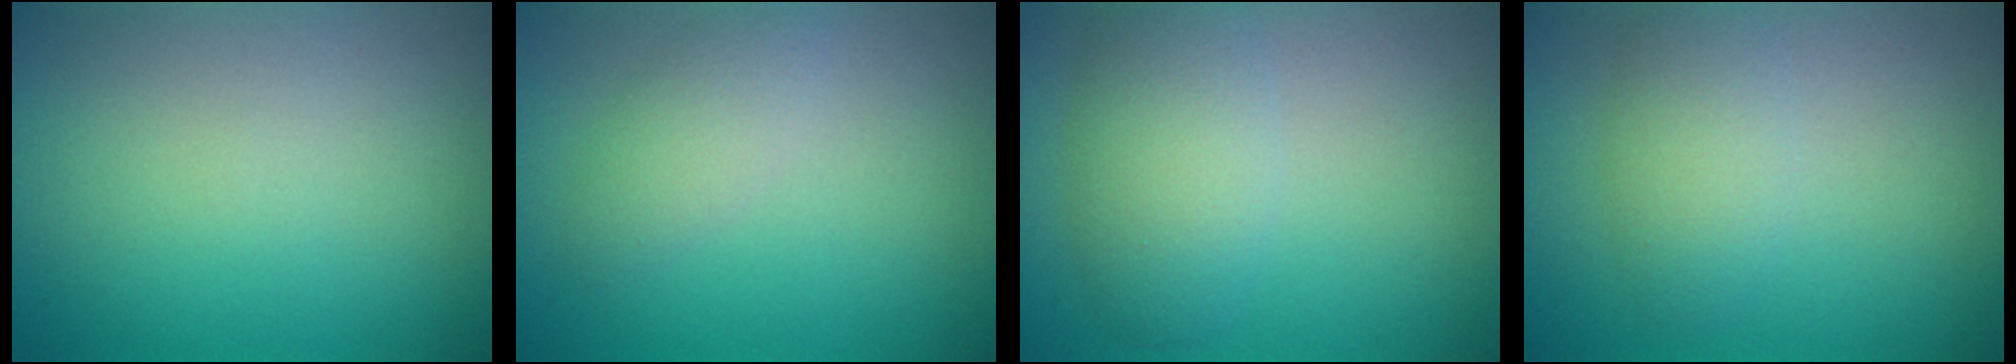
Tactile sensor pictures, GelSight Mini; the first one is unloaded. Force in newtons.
{"total": 2.1, "press": 2.1, "slide": 0.1}
{"total": 4.2, "press": 4.1, "slide": 0.3}
{"total": 3.0, "press": 3.0, "slide": 0.1}